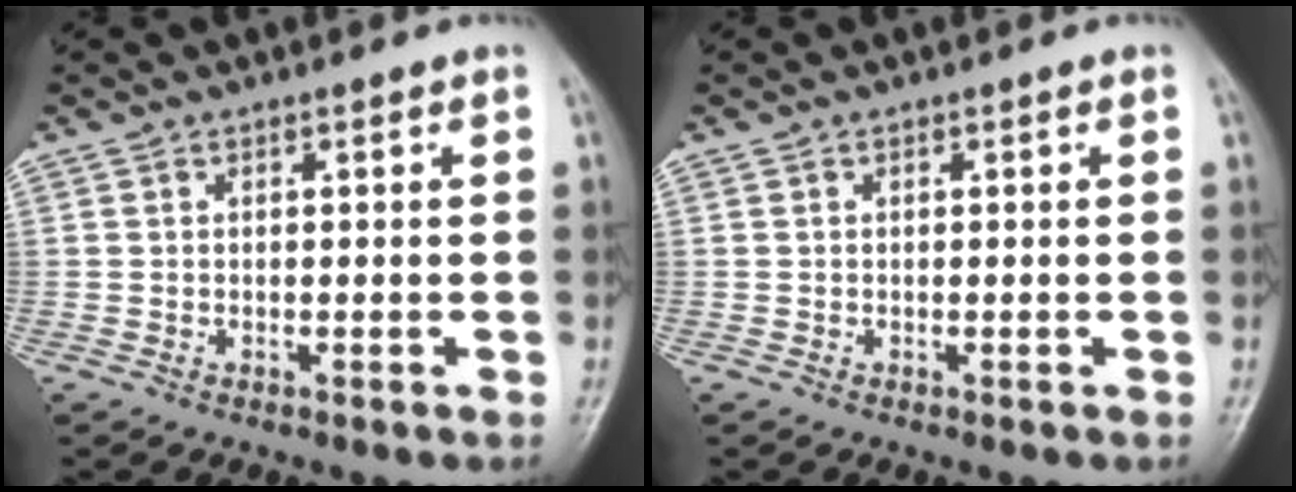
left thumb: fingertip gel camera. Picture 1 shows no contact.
{"total": 0.0}